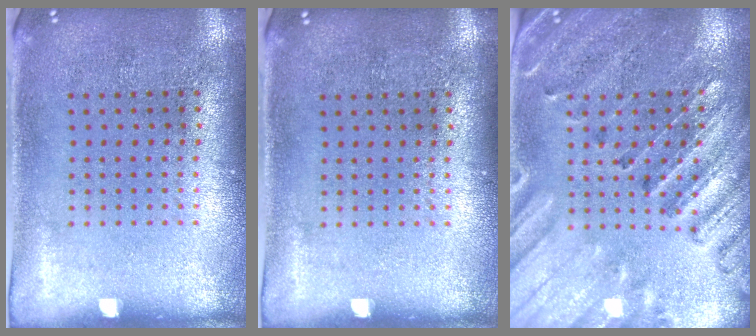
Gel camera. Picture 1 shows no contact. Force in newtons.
{"total": 0.0}
{"total": 2.7, "press": 2.6, "slide": 0.9}